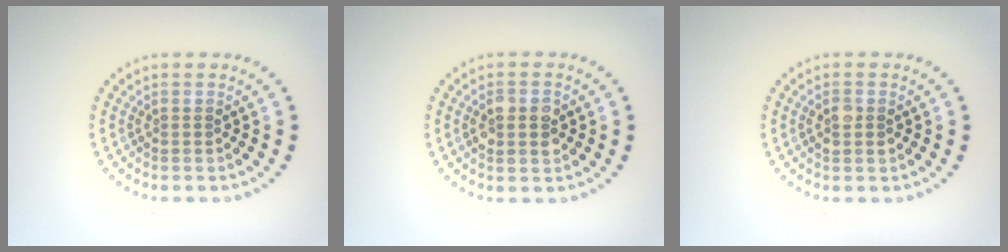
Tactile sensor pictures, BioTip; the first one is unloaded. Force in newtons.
{"total": 3.0, "press": 2.9, "slide": 0.2}
{"total": 1.5, "press": 1.5, "slide": 0.2}